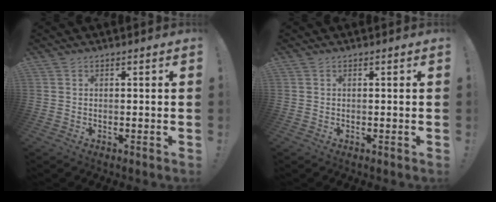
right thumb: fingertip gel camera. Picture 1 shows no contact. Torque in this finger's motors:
{"motor_torque": [-0.14, 0.15, -0.02, 0.00, 0.04]}